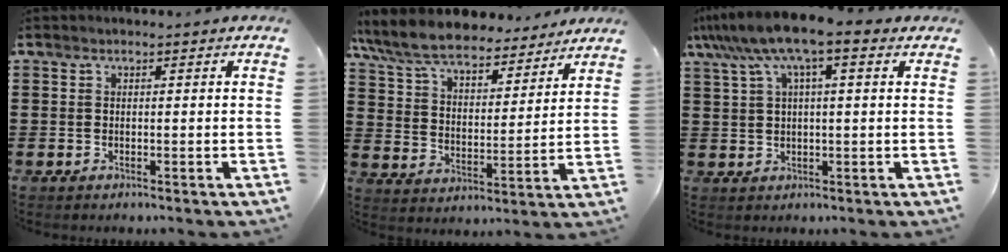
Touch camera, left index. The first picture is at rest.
{"total": 8.8, "force": [8.1, 1.5, 3.0], "torque": [-0.094, -0.042, 0.145]}
{"total": 8.1, "force": [4.3, 1.3, 6.7], "torque": [-0.138, -0.004, 0.076]}